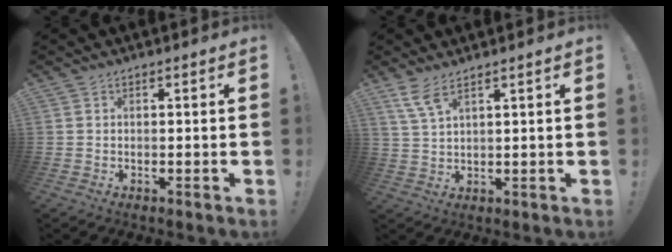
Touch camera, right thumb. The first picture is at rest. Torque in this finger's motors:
{"motor_torque": [0.12, -0.22, 0.06, 0.58, 0.06]}